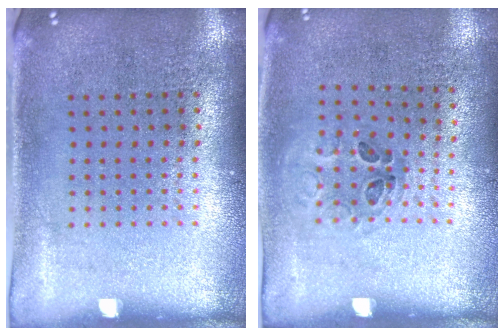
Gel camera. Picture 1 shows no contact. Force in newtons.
{"total": 1.0, "press": 0.7, "slide": 0.6}